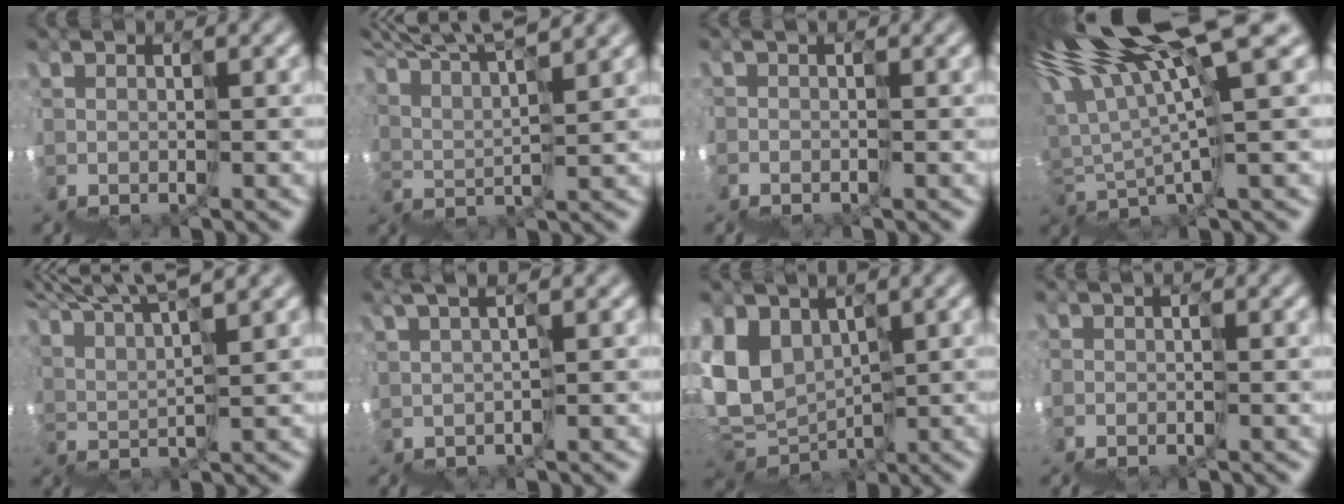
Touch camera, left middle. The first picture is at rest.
{"total": 9.0, "force": [8.2, 0.6, 3.6], "torque": [-0.087, 0.039, 0.132]}
{"total": 2.2, "force": [-1.2, 1.0, 1.5], "torque": [-0.022, -0.016, -0.023]}
{"total": 9.5, "force": [4.0, 0.8, 8.6], "torque": [-0.158, 0.017, 0.080]}
{"total": 8.1, "force": [7.4, 0.4, 3.2], "torque": [-0.074, 0.030, 0.121]}
{"total": 2.0, "force": [1.9, -0.2, 0.6], "torque": [-0.029, 0.013, 0.028]}
{"total": 5.9, "force": [0.9, 5.3, 2.6], "torque": [-0.047, 0.005, 0.028]}
{"total": 1.6, "force": [-0.7, 0.8, 1.1], "torque": [-0.019, -0.013, -0.015]}